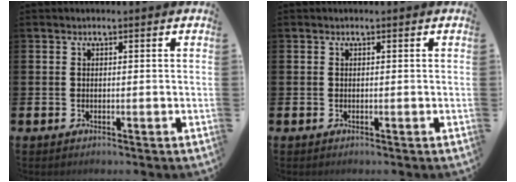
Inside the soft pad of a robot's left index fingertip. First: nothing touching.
{"total": 0.0}